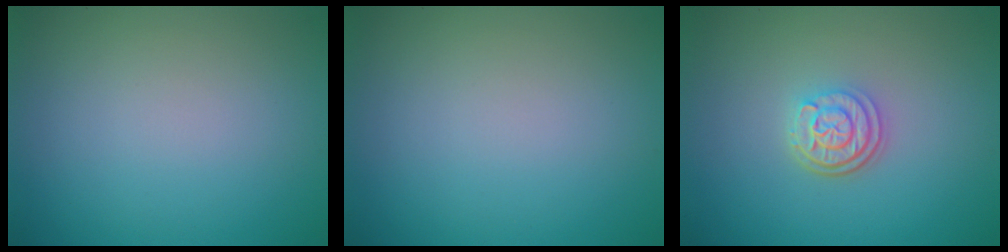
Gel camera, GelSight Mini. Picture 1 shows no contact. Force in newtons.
{"total": 0.0}
{"total": 2.9, "press": 2.4, "slide": 1.7}